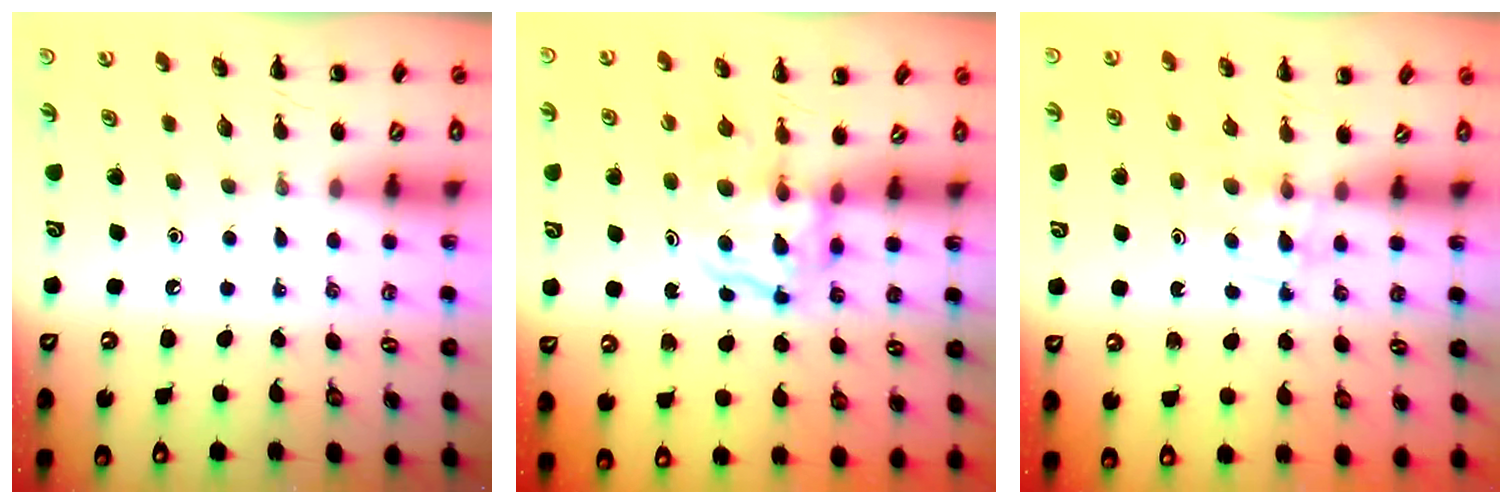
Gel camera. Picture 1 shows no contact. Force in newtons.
{"total": 3.6, "press": 3.6, "slide": 0.4}
{"total": 2.8, "press": 2.5, "slide": 1.4}